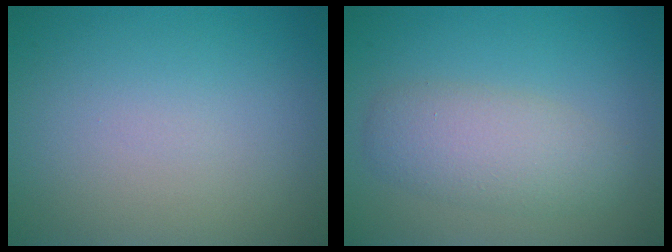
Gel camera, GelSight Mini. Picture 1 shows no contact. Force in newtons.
{"total": 3.9, "press": 3.9, "slide": 0.1}